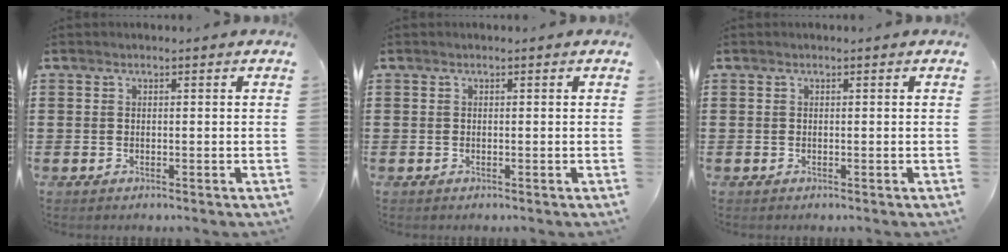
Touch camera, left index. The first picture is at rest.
{"total": 0.0}
{"total": 0.0}